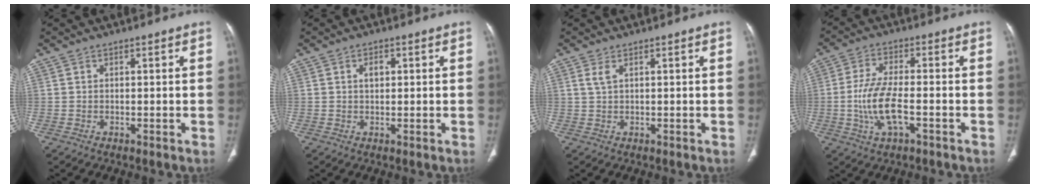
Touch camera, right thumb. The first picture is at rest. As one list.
[{"total": 2.3, "force": [0.6, 1.5, 1.7], "torque": [-0.024, 0.002, 0.010]}, {"total": 1.6, "force": [0.8, 0.6, 1.3], "torque": [-0.034, 0.006, 0.021]}, {"total": 9.3, "force": [-2.2, 3.6, 8.3], "torque": [-0.172, 0.012, -0.043]}]